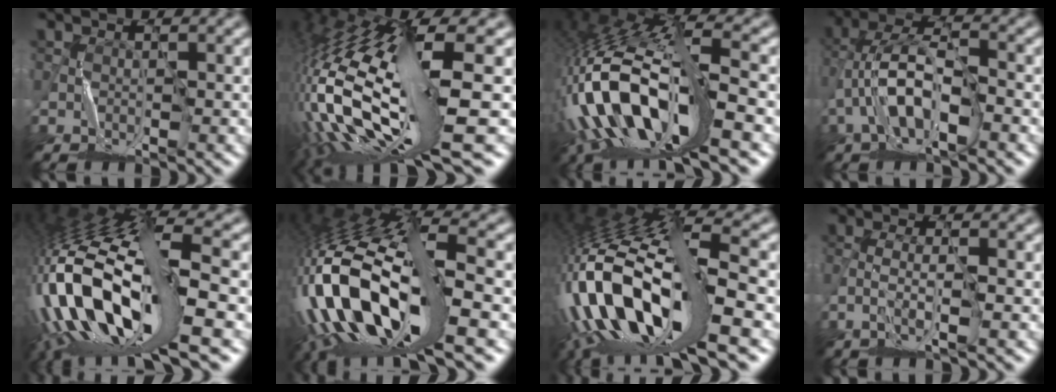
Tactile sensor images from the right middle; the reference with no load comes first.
{"total": 16.7, "force": [-1.6, 5.6, 15.6], "torque": [-0.335, -0.023, -0.007]}
{"total": 13.7, "force": [-4.8, 5.9, 11.4], "torque": [-0.234, -0.001, -0.080]}
{"total": 6.6, "force": [-2.3, 3.2, 5.2], "torque": [-0.110, 0.016, -0.048]}
{"total": 15.9, "force": [-3.6, 5.7, 14.4], "torque": [-0.299, 0.020, -0.057]}
{"total": 14.8, "force": [-3.8, 6.4, 12.9], "torque": [-0.266, 0.014, -0.063]}
{"total": 15.4, "force": [-4.6, 6.1, 13.3], "torque": [-0.274, 0.020, -0.079]}
{"total": 1.9, "force": [-1.1, 0.3, 1.5], "torque": [-0.035, 0.001, -0.030]}